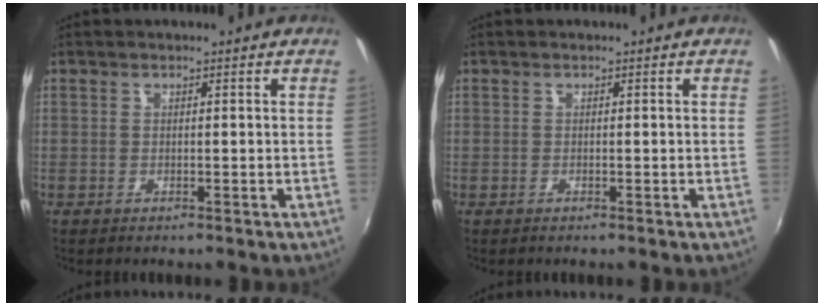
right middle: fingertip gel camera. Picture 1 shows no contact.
{"total": 0.0}